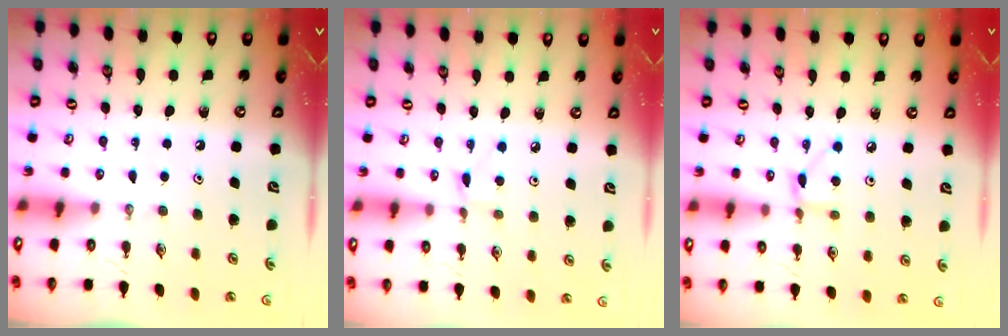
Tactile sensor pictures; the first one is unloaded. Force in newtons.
{"total": 2.4, "press": 2.4, "slide": 0.3}
{"total": 5.6, "press": 5.5, "slide": 0.7}